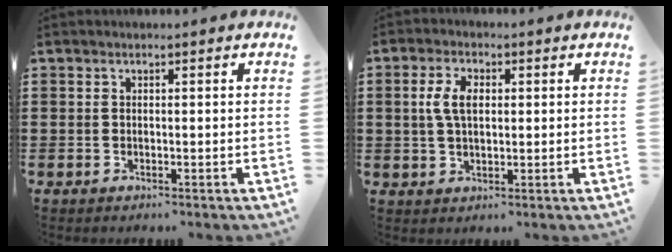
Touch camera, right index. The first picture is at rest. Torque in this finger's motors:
{"motor_torque": [0.40, -0.16, 0.28, 0.13]}